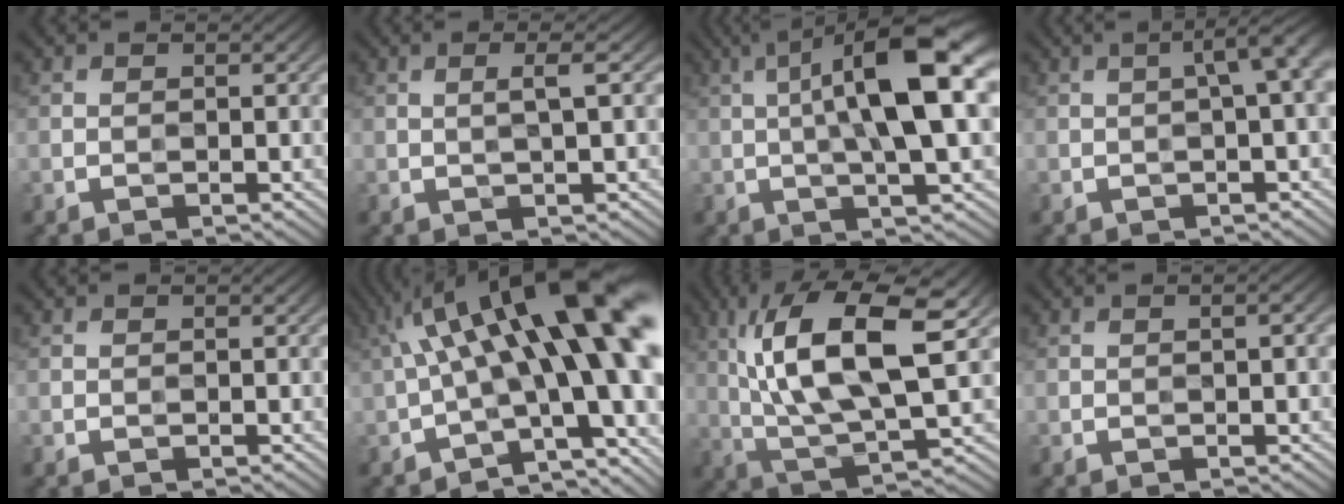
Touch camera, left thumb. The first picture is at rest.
{"total": 2.0, "force": [0.2, -0.2, 2.0], "torque": [-0.033, 0.009, 0.004]}
{"total": 13.8, "force": [2.0, 3.5, 13.2], "torque": [-0.207, 0.020, 0.030]}
{"total": 5.8, "force": [0.4, 1.4, 5.6], "torque": [-0.073, 0.010, 0.003]}
{"total": 0.0}
{"total": 16.0, "force": [1.9, 4.5, 15.3], "torque": [-0.236, 0.042, 0.028]}
{"total": 15.3, "force": [4.3, 5.6, 13.6], "torque": [-0.264, 0.025, 0.073]}
{"total": 2.1, "force": [0.0, 0.2, 2.1], "torque": [-0.033, 0.006, 0.000]}